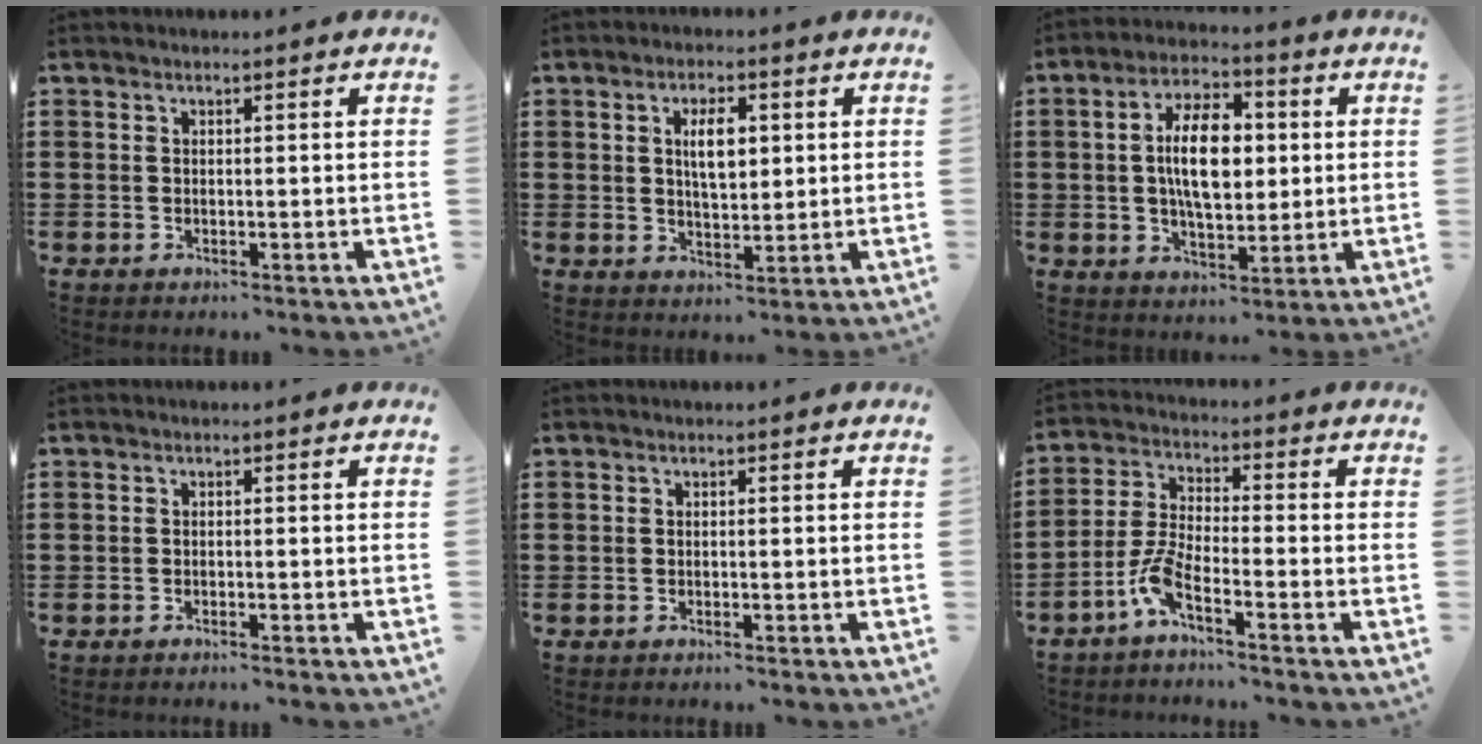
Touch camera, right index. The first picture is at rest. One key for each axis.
{"total": 5.4, "fx": 1.4, "fy": 2.4, "fz": 4.7, "tx": -0.081, "ty": 0.006, "tz": 0.019}
{"total": 10.2, "fx": 1.1, "fy": 4.9, "fz": 8.9, "tx": -0.162, "ty": 0.012, "tz": 0.014}
{"total": 0.8, "fx": -0.8, "fy": -0.2, "fz": 0.1, "tx": -0.004, "ty": -0.003, "tz": -0.015}
{"total": 0.5, "fx": -0.5, "fy": -0.2, "fz": 0.1, "tx": -0.002, "ty": -0.004, "tz": -0.009}
{"total": 5.9, "fx": -4.1, "fy": 0.9, "fz": 4.1, "tx": -0.114, "ty": -0.018, "tz": -0.085}